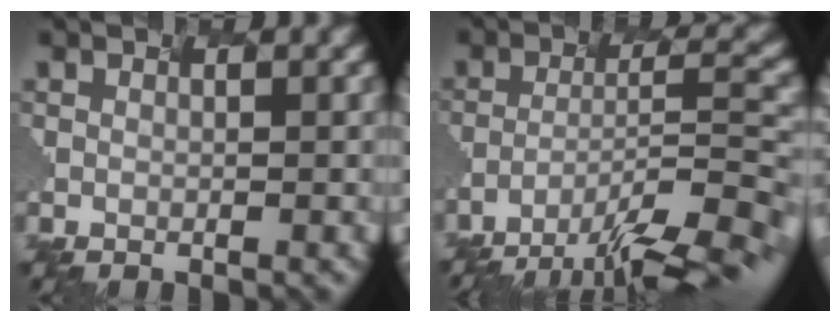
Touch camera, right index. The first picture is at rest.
{"total": 11.0, "force": [-9.1, 1.2, 6.1], "torque": [-0.103, 0.008, -0.133]}